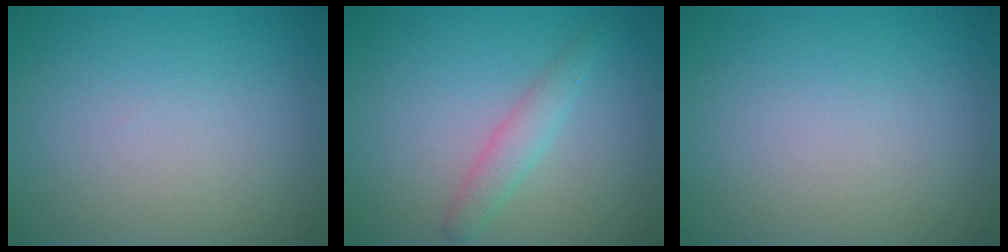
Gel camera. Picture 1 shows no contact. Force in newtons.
{"total": 2.1, "press": 2.1, "slide": 0.0}
{"total": 0.0}